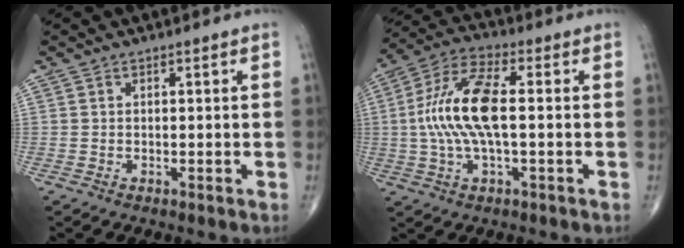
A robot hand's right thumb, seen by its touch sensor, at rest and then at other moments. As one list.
[{"total": 13.7, "force": [0.1, 5.1, 12.7], "torque": [-0.275, 0.026, -0.002]}]